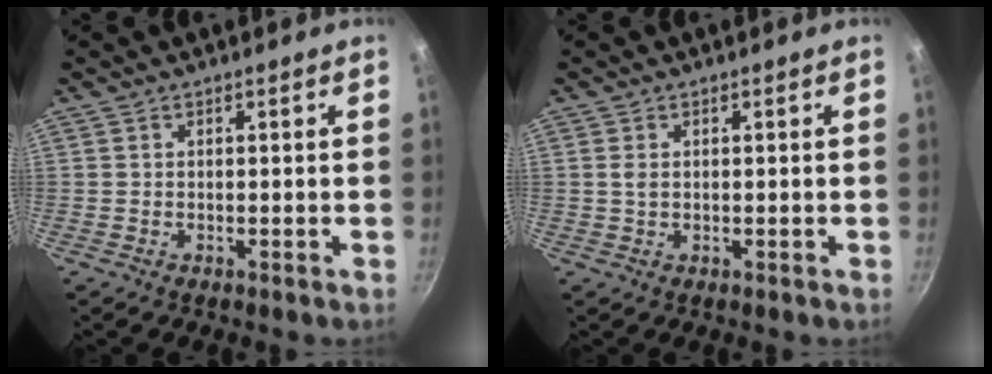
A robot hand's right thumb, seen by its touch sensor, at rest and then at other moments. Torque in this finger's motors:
{"motor_torque": [-0.27, -0.45, 0.34, 0.02, -0.04]}